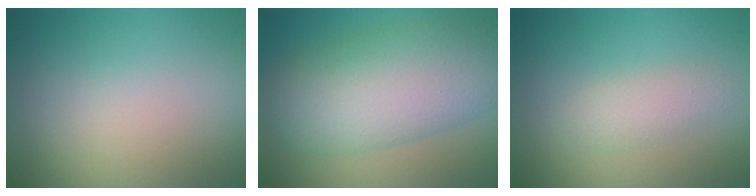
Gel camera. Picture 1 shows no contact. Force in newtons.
{"total": 9.6, "press": 9.6, "slide": 0.4}
{"total": 1.8, "press": 1.8, "slide": 0.0}